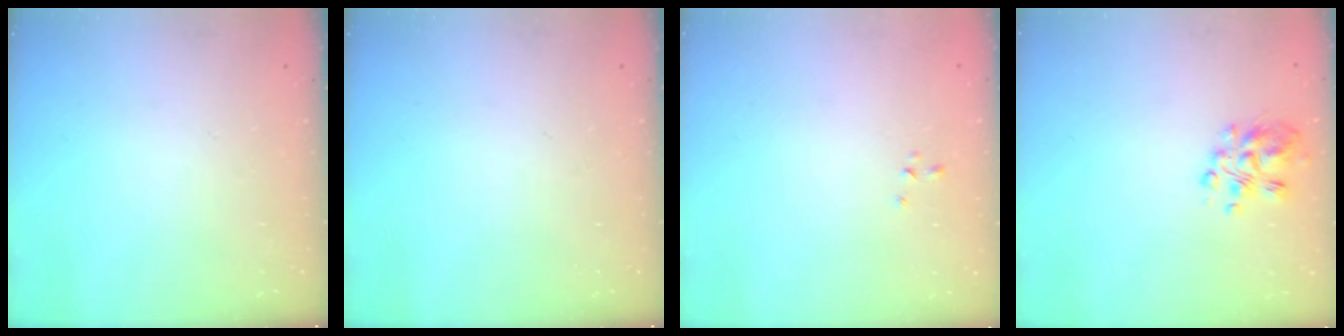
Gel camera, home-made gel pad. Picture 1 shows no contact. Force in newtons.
{"total": 0.0}
{"total": 0.6, "press": 0.3, "slide": 0.5}
{"total": 7.1, "press": 6.9, "slide": 1.6}